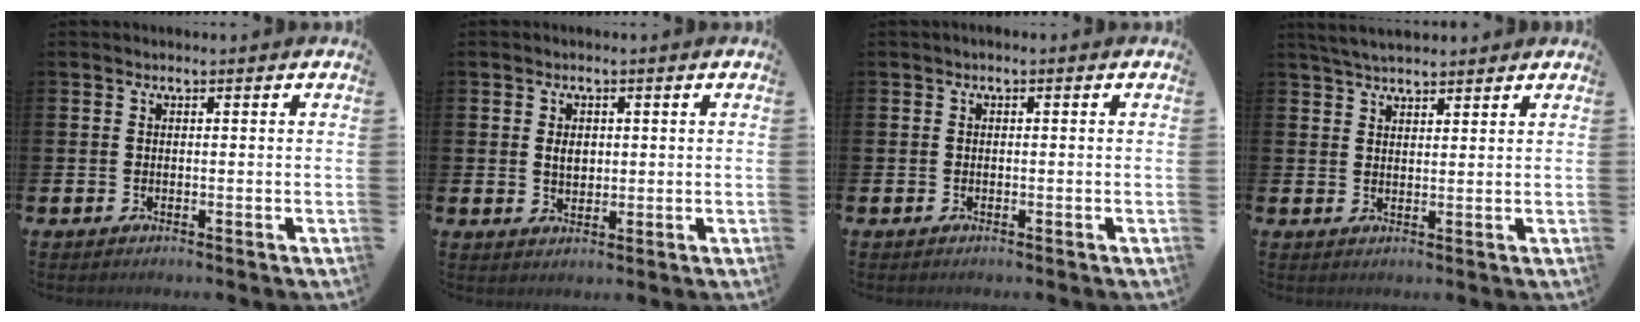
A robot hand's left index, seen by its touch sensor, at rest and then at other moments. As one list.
[{"total": 2.4, "force": [0.6, 1.7, 1.7], "torque": [-0.014, -0.001, 0.005]}, {"total": 0.6, "force": [-0.4, 0.1, 0.4], "torque": [-0.015, 0.001, -0.006]}, {"total": 3.9, "force": [3.6, 0.8, 1.0], "torque": [-0.028, -0.008, 0.068]}]